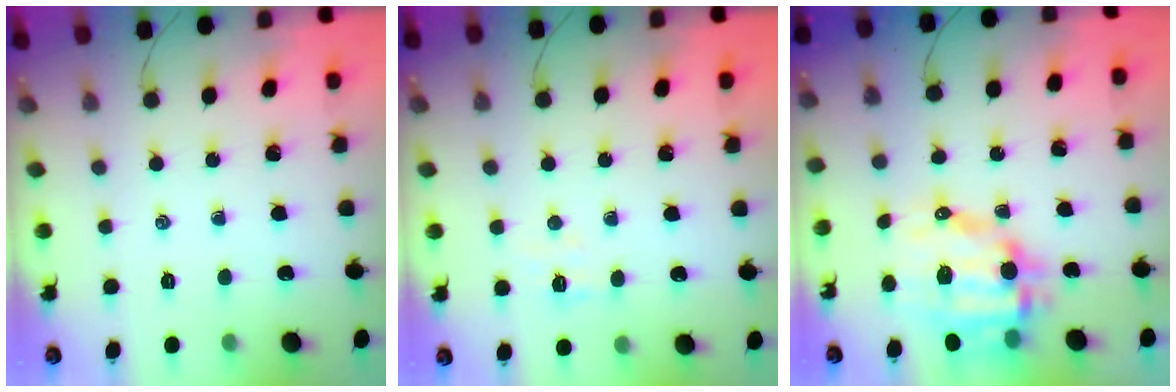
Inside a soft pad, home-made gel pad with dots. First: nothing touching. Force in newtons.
{"total": 4.2, "press": 4.0, "slide": 1.2}
{"total": 12.8, "press": 12.5, "slide": 2.7}